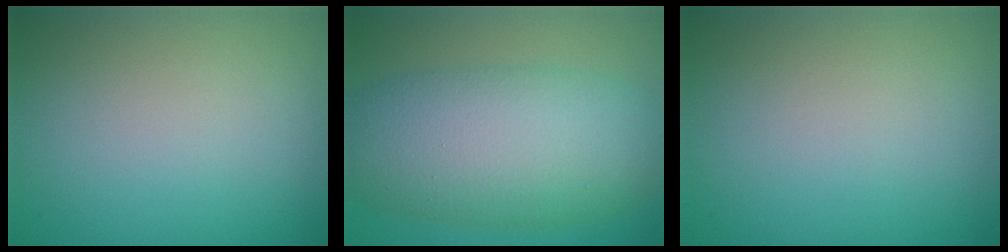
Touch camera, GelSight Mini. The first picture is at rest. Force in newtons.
{"total": 9.6, "press": 9.6, "slide": 0.2}
{"total": 0.0}